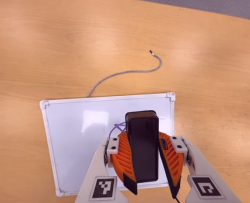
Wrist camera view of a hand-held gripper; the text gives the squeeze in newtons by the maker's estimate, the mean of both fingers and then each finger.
{"total": 12.5, "left": 12.4, "right": 12.7}